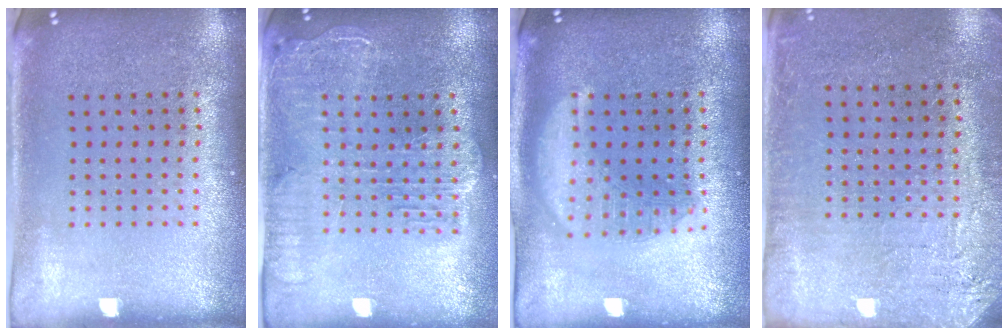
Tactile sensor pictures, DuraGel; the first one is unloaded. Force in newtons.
{"total": 2.2, "press": 2.0, "slide": 1.0}
{"total": 2.4, "press": 2.4, "slide": 0.3}
{"total": 2.8, "press": 2.6, "slide": 1.1}